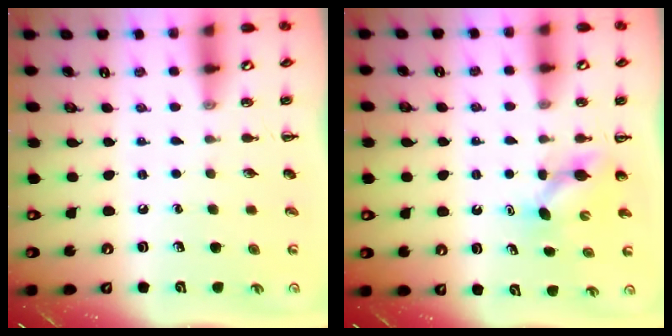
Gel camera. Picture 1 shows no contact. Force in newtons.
{"total": 4.3, "press": 4.1, "slide": 1.2}